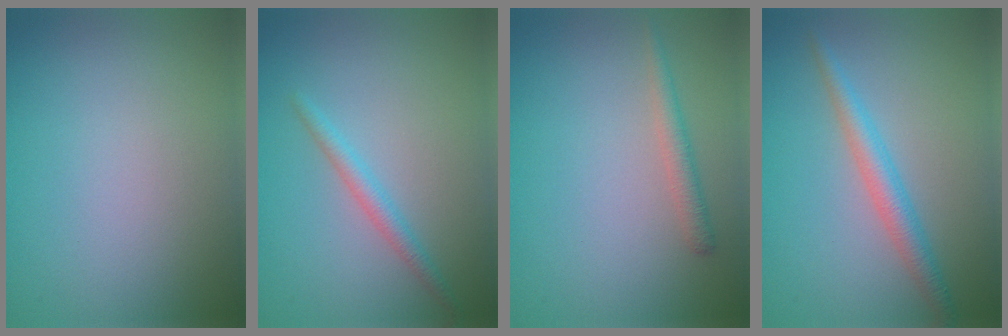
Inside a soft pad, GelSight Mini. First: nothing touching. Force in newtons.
{"total": 1.7, "press": 1.7, "slide": 0.1}
{"total": 1.5, "press": 1.5, "slide": 0.1}
{"total": 2.6, "press": 2.6, "slide": 0.0}